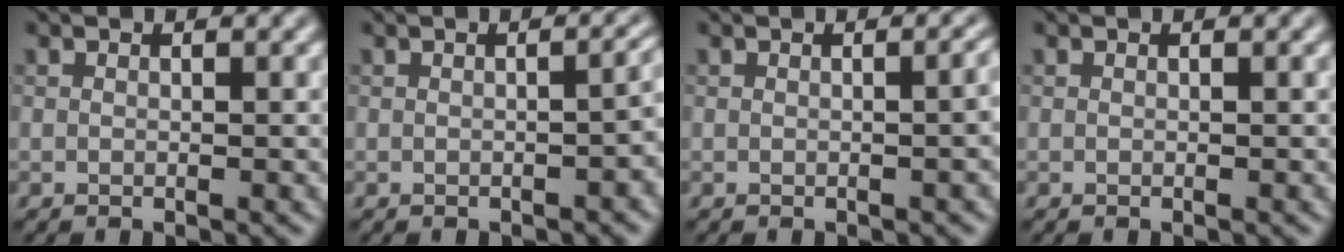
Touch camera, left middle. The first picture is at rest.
{"total": 2.6, "force": [-0.8, 1.1, 2.2], "torque": [-0.024, 0.005, -0.010]}
{"total": 2.4, "force": [-0.1, 1.0, 2.2], "torque": [-0.014, 0.007, 0.000]}
{"total": 0.0}